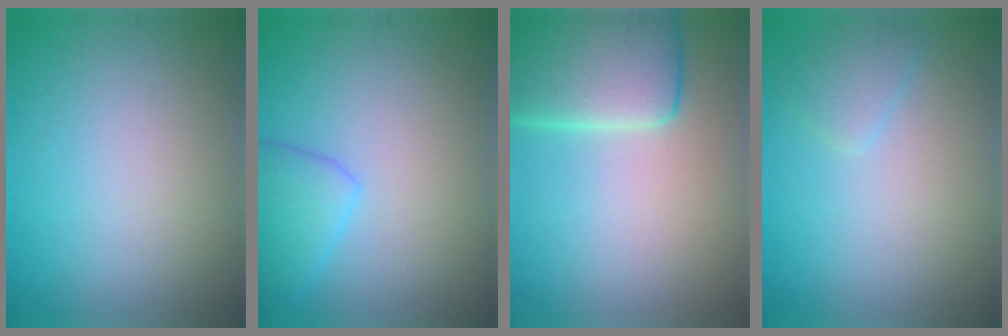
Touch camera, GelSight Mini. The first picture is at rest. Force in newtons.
{"total": 2.8, "press": 2.7, "slide": 0.2}
{"total": 7.4, "press": 7.4, "slide": 0.5}
{"total": 1.5, "press": 1.5, "slide": 0.1}